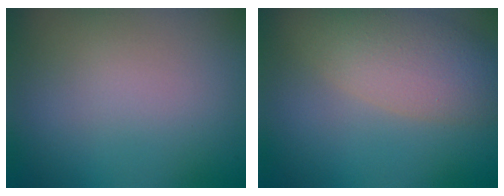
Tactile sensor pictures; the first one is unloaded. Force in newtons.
{"total": 5.2, "press": 5.2, "slide": 0.5}